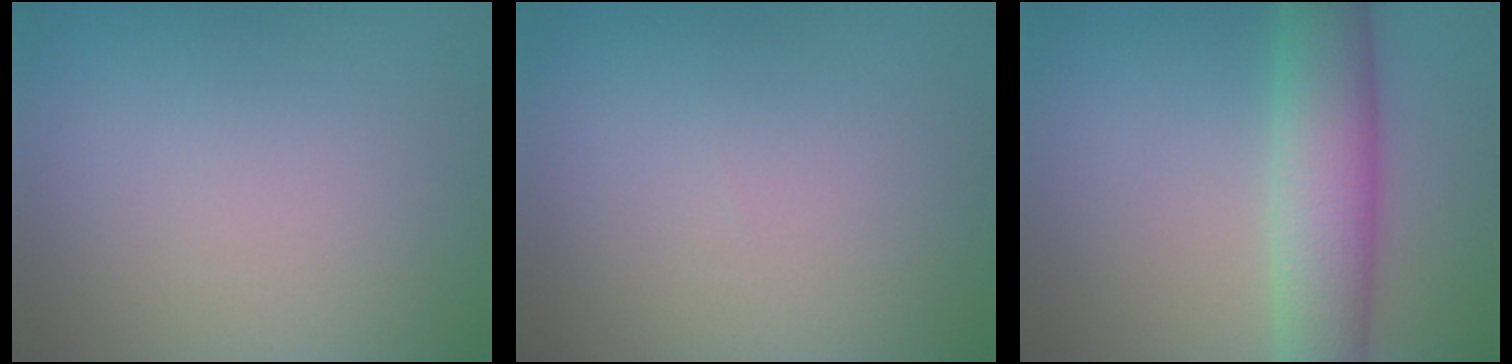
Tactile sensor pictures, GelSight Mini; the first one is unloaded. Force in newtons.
{"total": 0.0}
{"total": 6.7, "press": 6.7, "slide": 0.4}